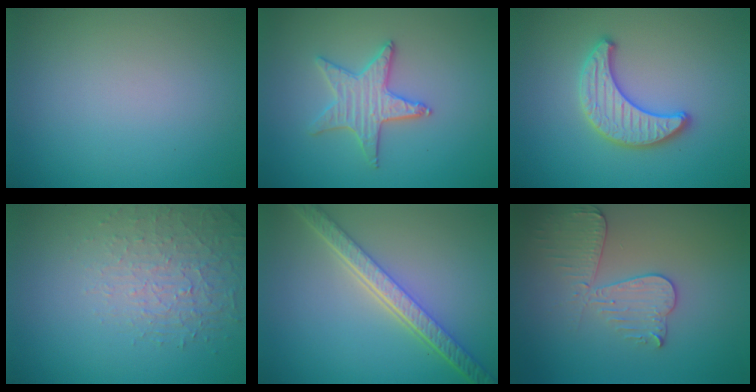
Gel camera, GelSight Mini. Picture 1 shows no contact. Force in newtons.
{"total": 3.2, "press": 3.1, "slide": 0.6}
{"total": 3.4, "press": 3.4, "slide": 0.1}
{"total": 1.9, "press": 1.4, "slide": 1.3}
{"total": 5.6, "press": 4.2, "slide": 3.7}
{"total": 3.4, "press": 3.3, "slide": 0.8}